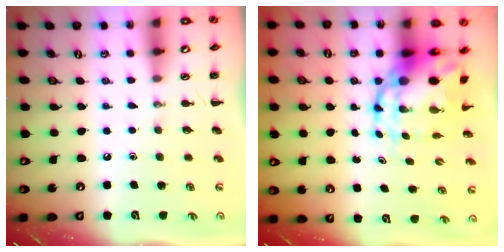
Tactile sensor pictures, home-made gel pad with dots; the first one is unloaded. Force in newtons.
{"total": 10.0, "press": 9.7, "slide": 2.4}